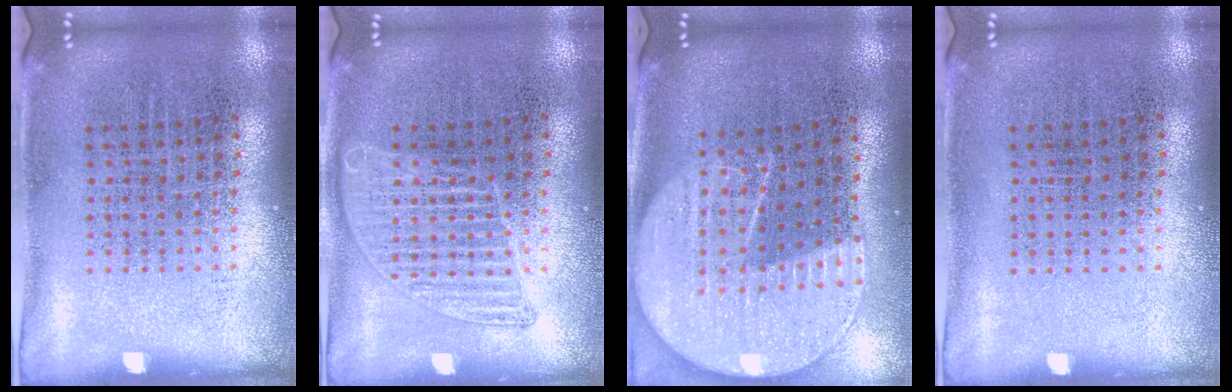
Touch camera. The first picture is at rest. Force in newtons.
{"total": 1.8, "press": 1.8, "slide": 0.2}
{"total": 2.3, "press": 2.0, "slide": 1.1}
{"total": 0.0}